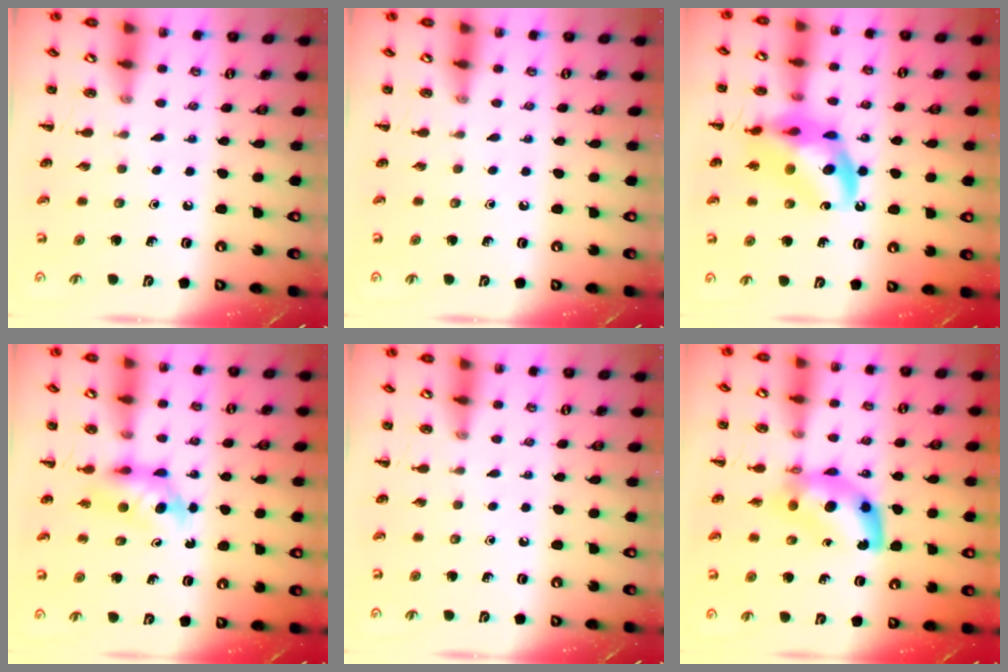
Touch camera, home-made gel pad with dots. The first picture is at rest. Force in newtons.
{"total": 0.0}
{"total": 16.1, "press": 15.6, "slide": 3.8}
{"total": 5.1, "press": 5.0, "slide": 0.7}
{"total": 0.0}
{"total": 8.3, "press": 8.2, "slide": 1.4}